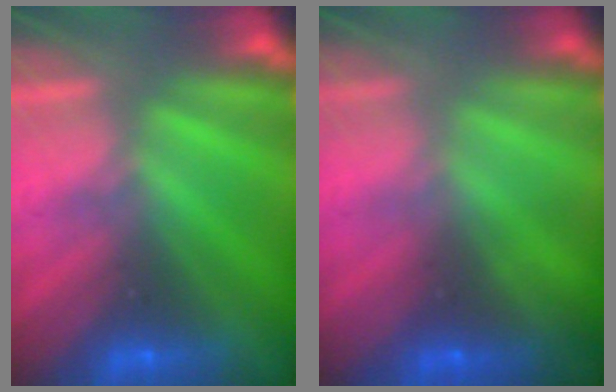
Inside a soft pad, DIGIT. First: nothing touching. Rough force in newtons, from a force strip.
{"total": 1.2}